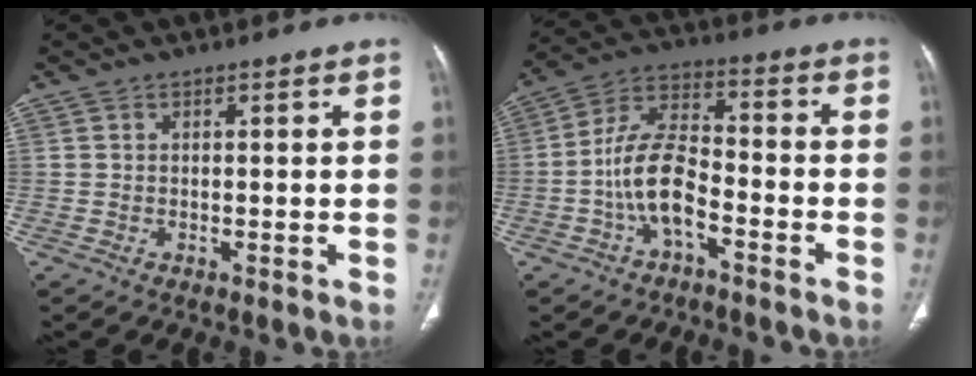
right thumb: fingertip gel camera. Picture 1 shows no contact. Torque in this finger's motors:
{"motor_torque": [4.10, 0.91, 1.29, -1.48, 0.19]}